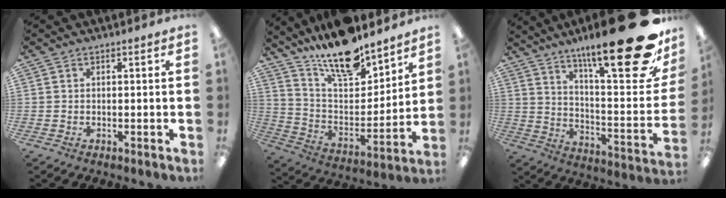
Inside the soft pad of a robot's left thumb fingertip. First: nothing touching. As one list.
[{"total": 17.1, "force": [15.1, 4.7, 6.6], "torque": [-0.133, -0.107, 0.267]}, {"total": 28.8, "force": [16.9, 6.9, 22.3], "torque": [-0.314, -0.116, 0.275]}]